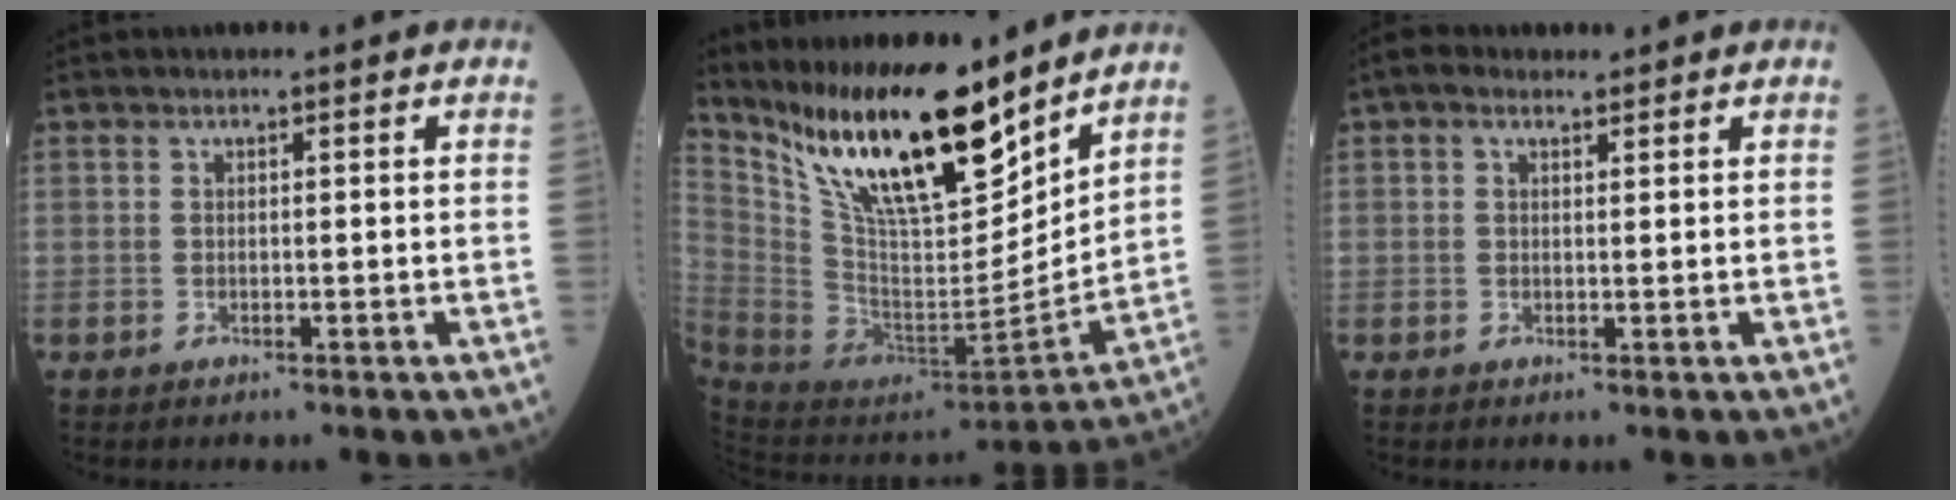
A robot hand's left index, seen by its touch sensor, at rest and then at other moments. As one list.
[{"total": 22.1, "force": [17.0, 4.4, 13.4], "torque": [-0.231, -0.014, 0.311]}, {"total": 2.1, "force": [1.4, 1.2, 1.1], "torque": [-0.028, 0.021, 0.022]}]